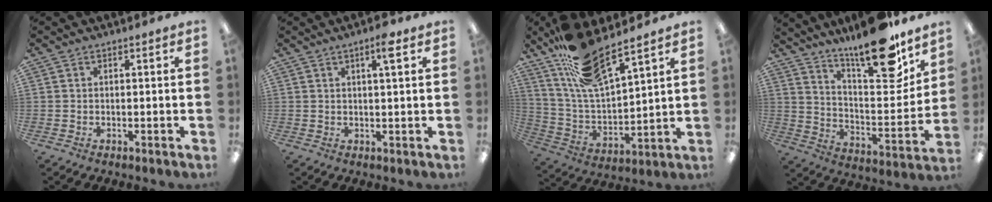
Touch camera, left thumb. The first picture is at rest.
{"total": 4.1, "force": [2.3, 0.6, 3.3], "torque": [-0.055, -0.002, 0.033]}
{"total": 16.5, "force": [13.1, 4.0, 9.3], "torque": [-0.193, -0.073, 0.231]}
{"total": 20.1, "force": [16.2, 4.7, 10.9], "torque": [-0.164, -0.121, 0.266]}